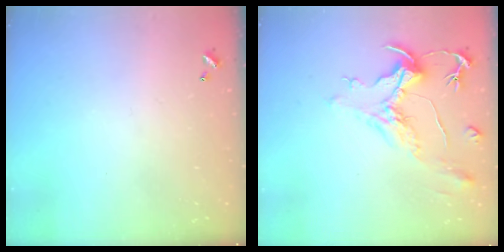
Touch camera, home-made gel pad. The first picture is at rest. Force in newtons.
{"total": 2.2, "press": 1.8, "slide": 1.3}